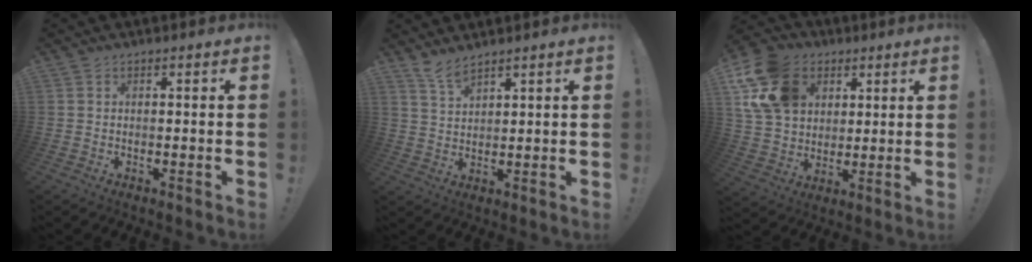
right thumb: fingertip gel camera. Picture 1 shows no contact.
{"total": 5.1, "force": [4.4, 1.0, 2.4], "torque": [-0.050, -0.026, 0.082]}
{"total": 17.3, "force": [6.5, 13.2, 9.1], "torque": [-0.148, -0.019, 0.131]}